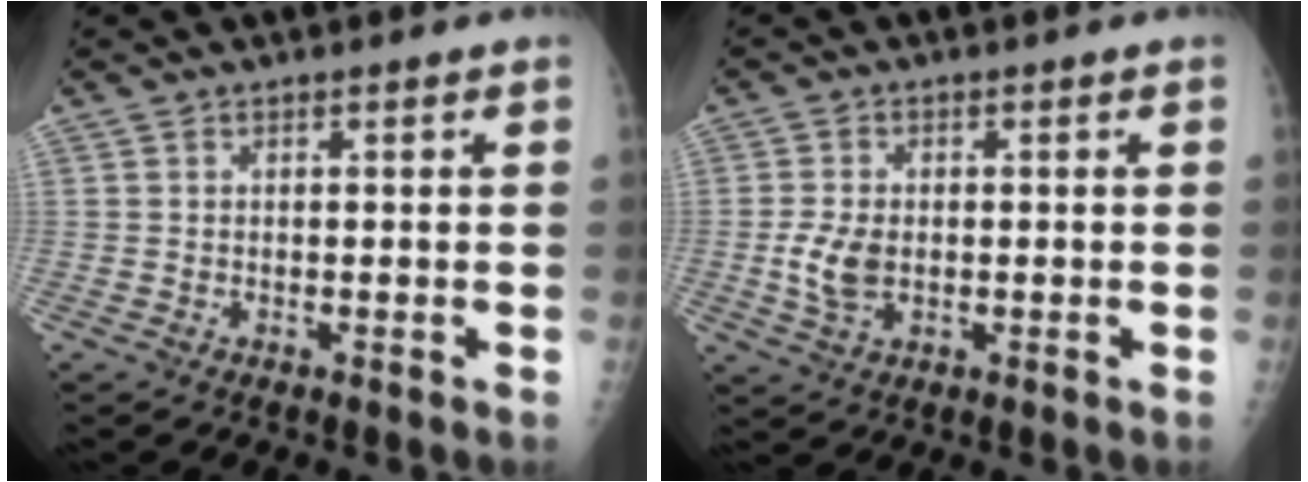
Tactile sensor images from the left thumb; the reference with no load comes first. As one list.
[{"total": 5.6, "force": [-0.5, 3.7, 4.2], "torque": [-0.086, -0.001, -0.007]}]